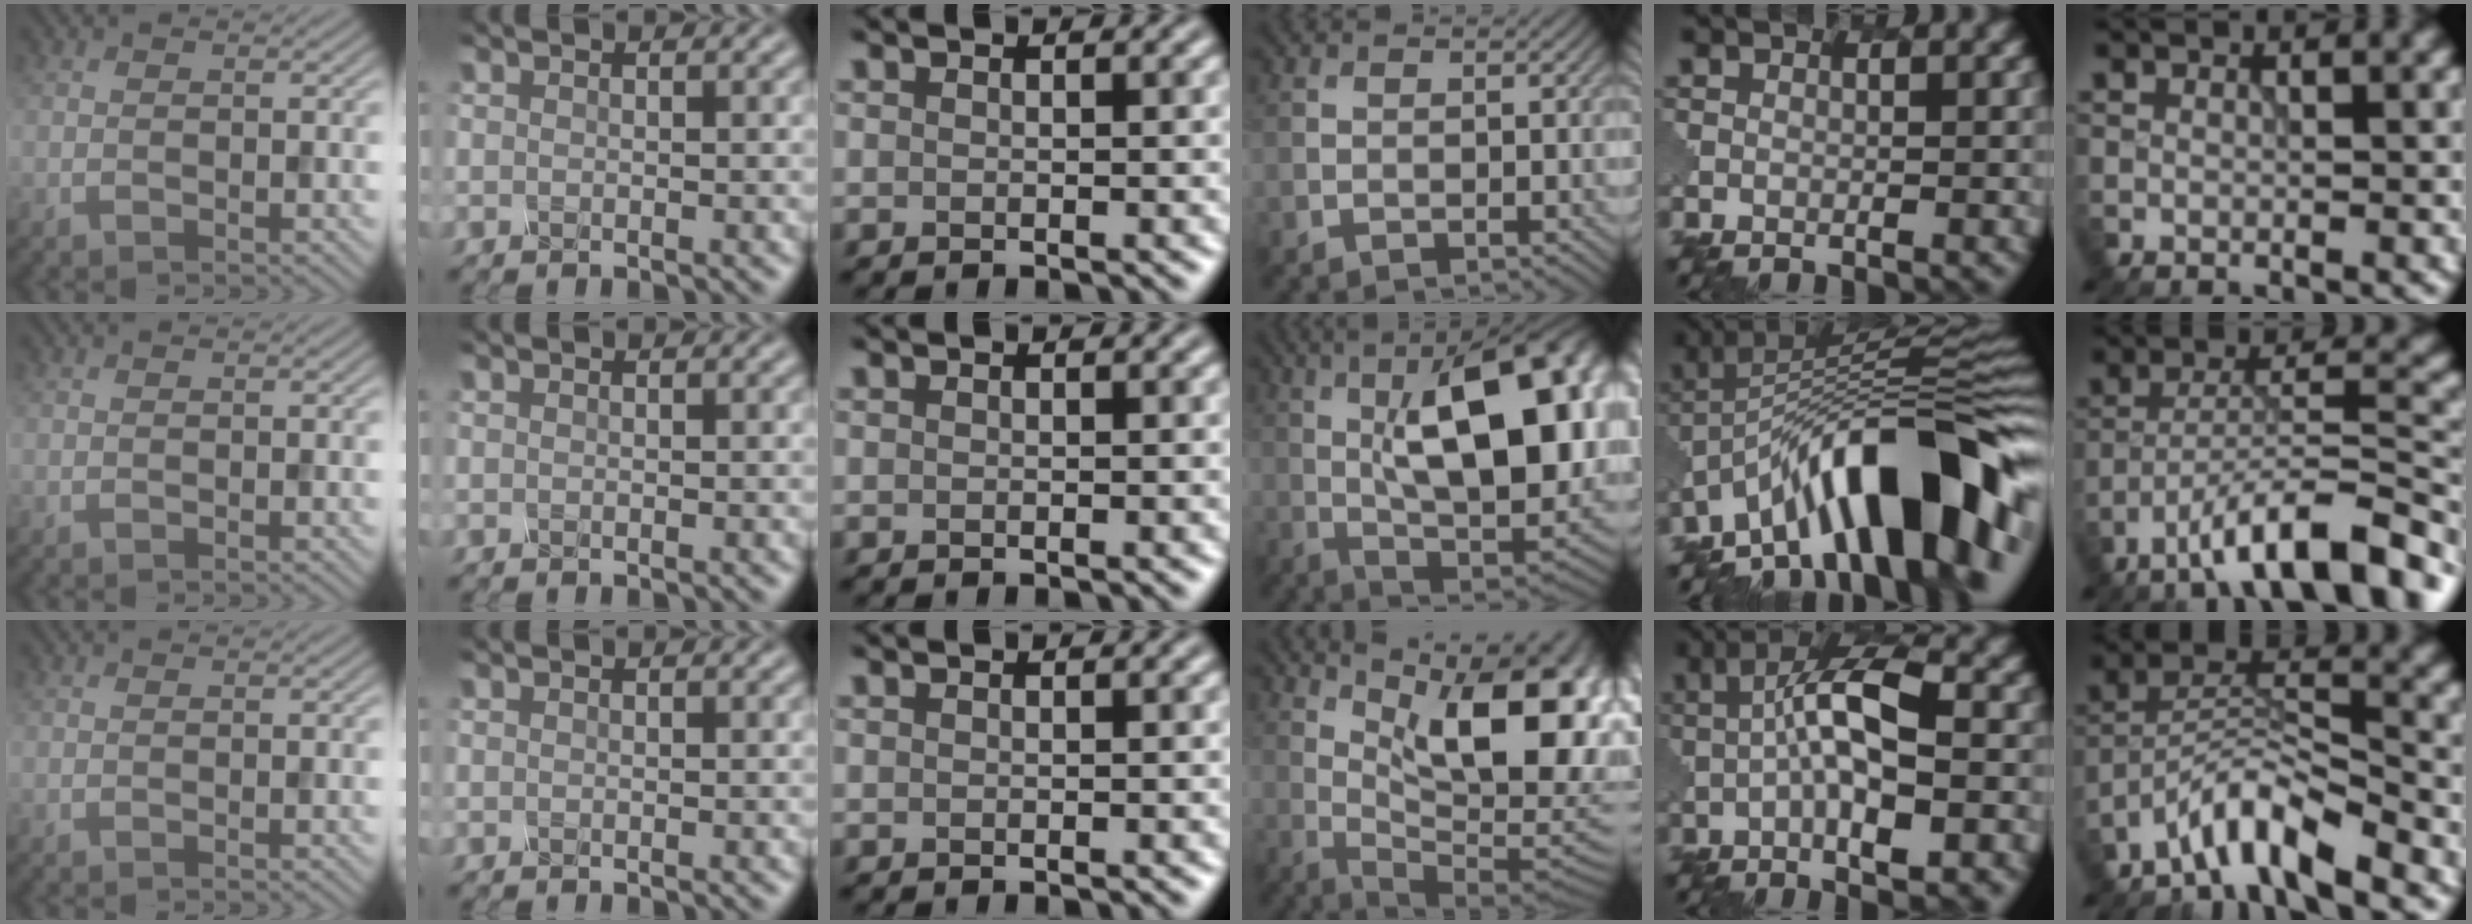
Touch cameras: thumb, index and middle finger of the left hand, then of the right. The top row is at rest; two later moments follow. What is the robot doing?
{"motion": "shake", "object": "salt shaker"}